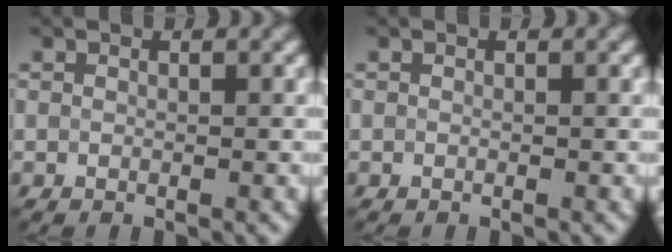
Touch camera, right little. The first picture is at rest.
{"total": 0.0}